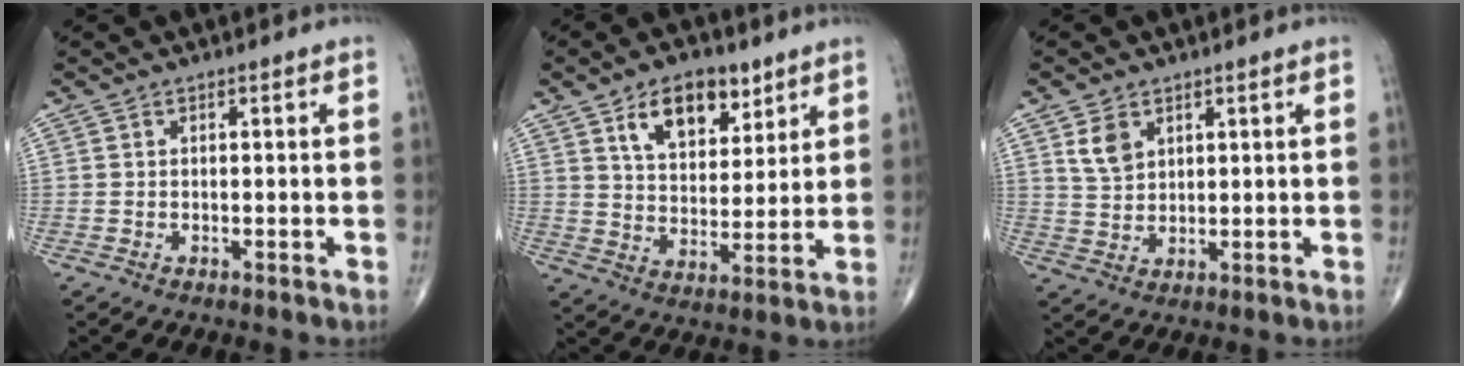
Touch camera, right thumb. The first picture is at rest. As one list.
[{"total": 12.1, "force": [6.6, 6.8, 7.4], "torque": [-0.087, -0.036, 0.115]}, {"total": 4.9, "force": [2.4, 3.3, 2.7], "torque": [-0.039, -0.012, 0.053]}]